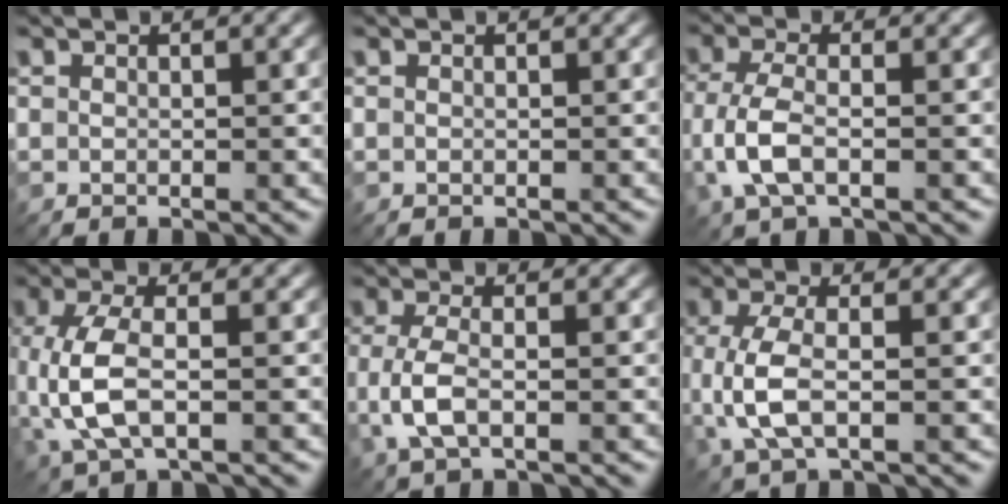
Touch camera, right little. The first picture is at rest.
{"total": 0.0}
{"total": 4.3, "force": [-1.2, 1.8, 3.7], "torque": [-0.094, 0.002, -0.028]}
{"total": 5.8, "force": [-0.6, 2.6, 5.2], "torque": [-0.130, -0.001, -0.011]}
{"total": 3.6, "force": [-0.9, 1.4, 3.2], "torque": [-0.080, 0.000, -0.022]}
{"total": 4.9, "force": [-0.5, 2.0, 4.4], "torque": [-0.111, -0.004, -0.010]}